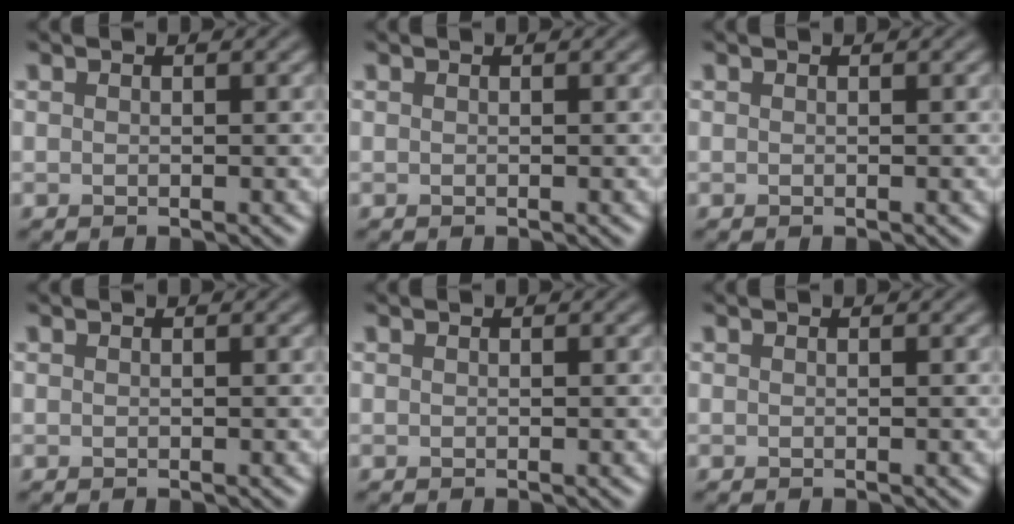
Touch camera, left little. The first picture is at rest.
{"total": 0.0}
{"total": 0.0}
{"total": 0.0}
{"total": 0.0}
{"total": 0.0}